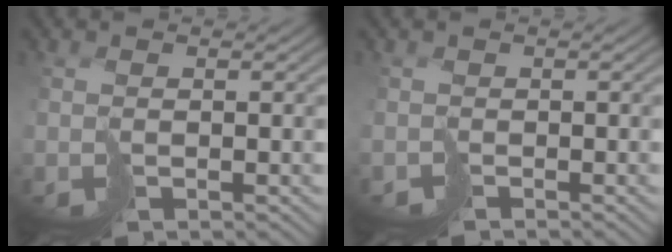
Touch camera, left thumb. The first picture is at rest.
{"total": 1.5, "force": [-1.1, 0.8, -0.7], "torque": [0.022, -0.007, -0.031]}